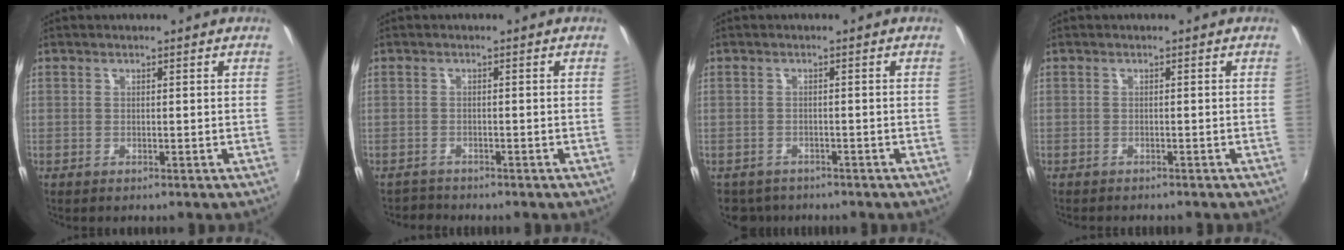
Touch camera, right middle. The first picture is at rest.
{"total": 1.8, "force": [-1.7, 0.5, -0.4], "torque": [-0.001, 0.003, -0.031]}
{"total": 3.9, "force": [-3.3, 2.1, 0.6], "torque": [-0.024, -0.008, -0.051]}
{"total": 1.8, "force": [-1.7, 0.4, 0.4], "torque": [-0.016, -0.011, -0.027]}